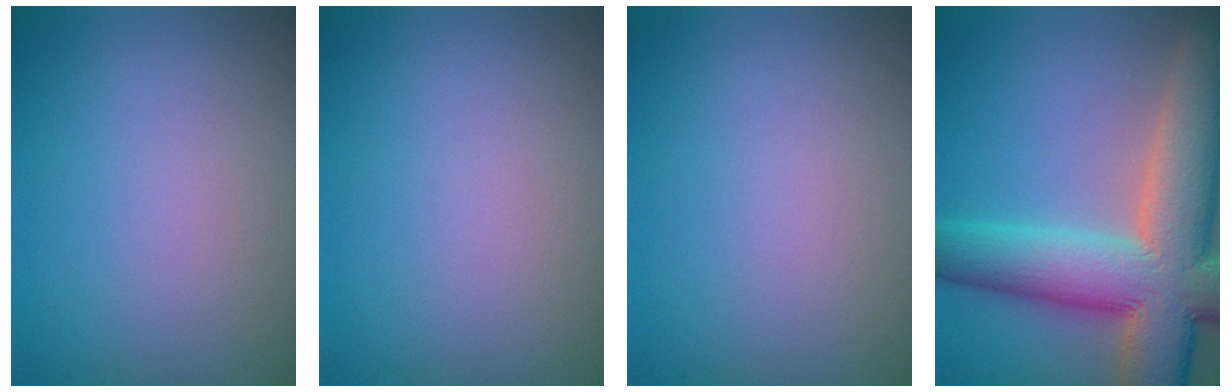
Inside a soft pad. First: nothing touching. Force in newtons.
{"total": 0.0}
{"total": 0.0}
{"total": 12.4, "press": 12.4, "slide": 0.9}